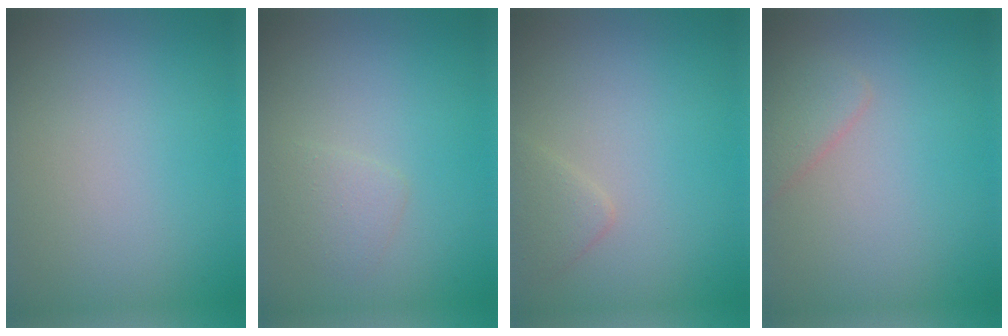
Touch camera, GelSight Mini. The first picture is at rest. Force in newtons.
{"total": 1.4, "press": 1.4, "slide": 0.1}
{"total": 1.3, "press": 1.3, "slide": 0.1}
{"total": 1.6, "press": 1.6, "slide": 0.1}